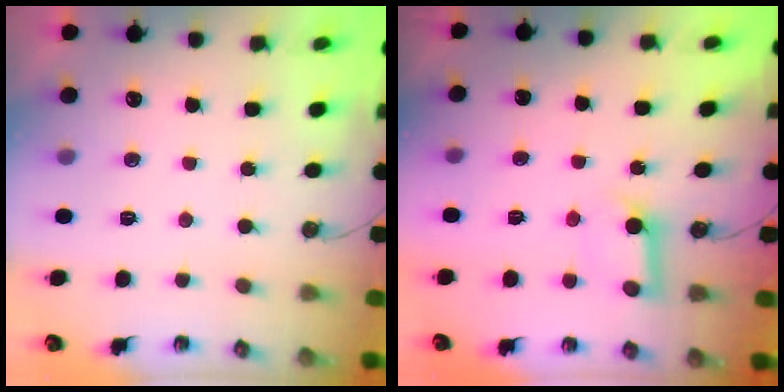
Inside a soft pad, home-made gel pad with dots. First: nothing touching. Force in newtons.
{"total": 9.3, "press": 9.2, "slide": 1.0}